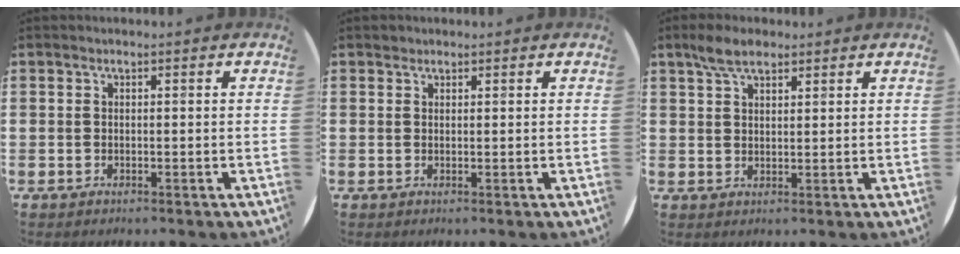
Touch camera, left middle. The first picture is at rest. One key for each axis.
{"total": 0.6, "fx": 0.6, "fy": 0.2, "fz": -0.1, "tx": 0.001, "ty": 0.003, "tz": 0.011}
{"total": 4.2, "fx": 3.2, "fy": 1.8, "fz": 2.0, "tx": -0.038, "ty": 0.003, "tz": 0.058}